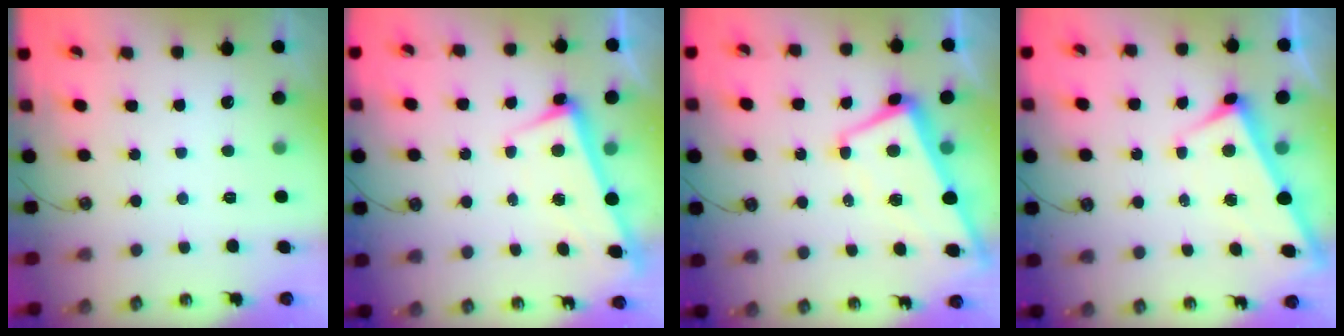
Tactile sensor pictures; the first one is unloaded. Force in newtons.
{"total": 2.6, "press": 2.5, "slide": 0.7}
{"total": 1.6, "press": 1.2, "slide": 1.1}
{"total": 2.8, "press": 2.7, "slide": 0.5}